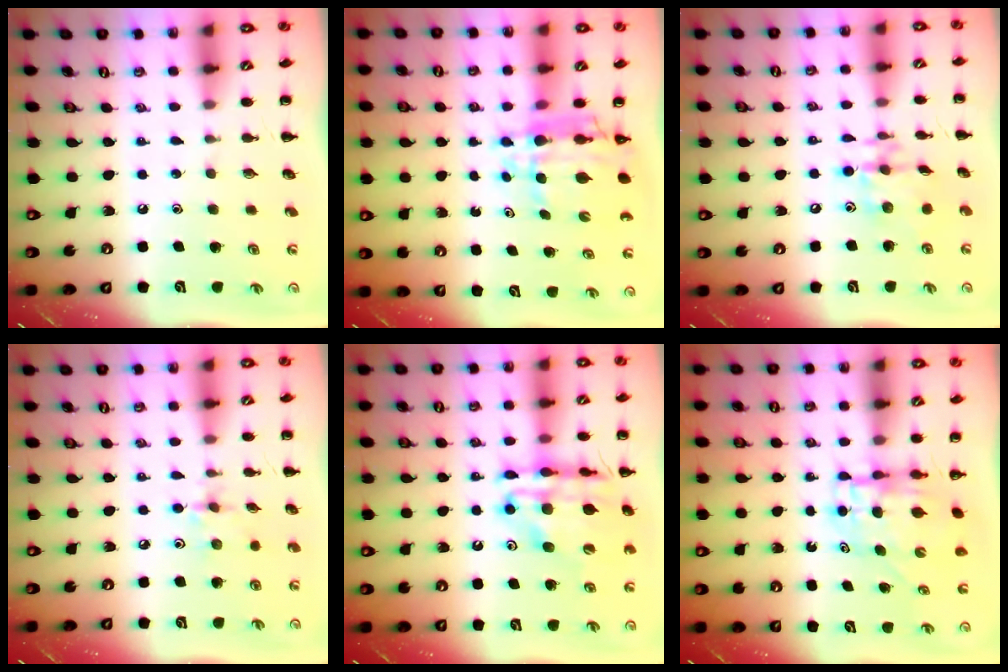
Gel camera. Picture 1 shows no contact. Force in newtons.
{"total": 9.0, "press": 8.5, "slide": 3.2}
{"total": 11.9, "press": 11.8, "slide": 1.5}
{"total": 2.4, "press": 2.4, "slide": 0.5}
{"total": 19.3, "press": 18.8, "slide": 4.2}
{"total": 5.9, "press": 5.8, "slide": 1.0}